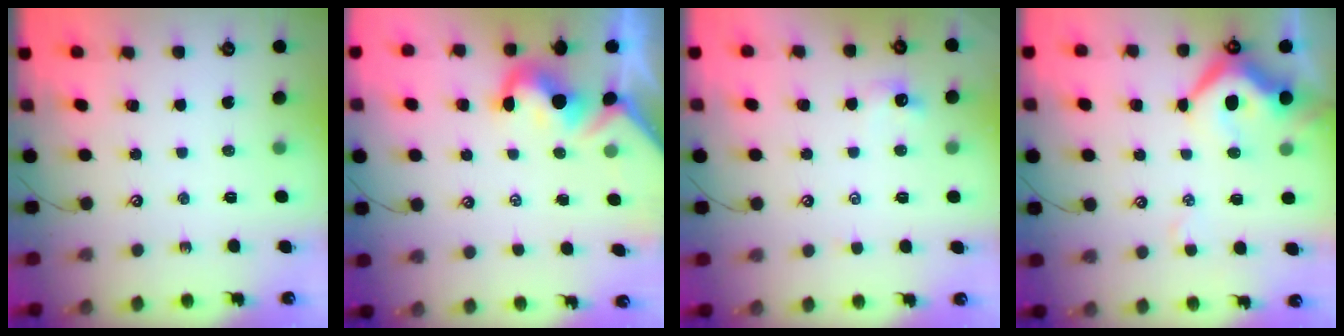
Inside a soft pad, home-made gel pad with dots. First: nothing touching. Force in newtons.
{"total": 3.9, "press": 3.9, "slide": 0.7}
{"total": 0.8, "press": 0.5, "slide": 0.6}
{"total": 7.6, "press": 7.4, "slide": 1.4}